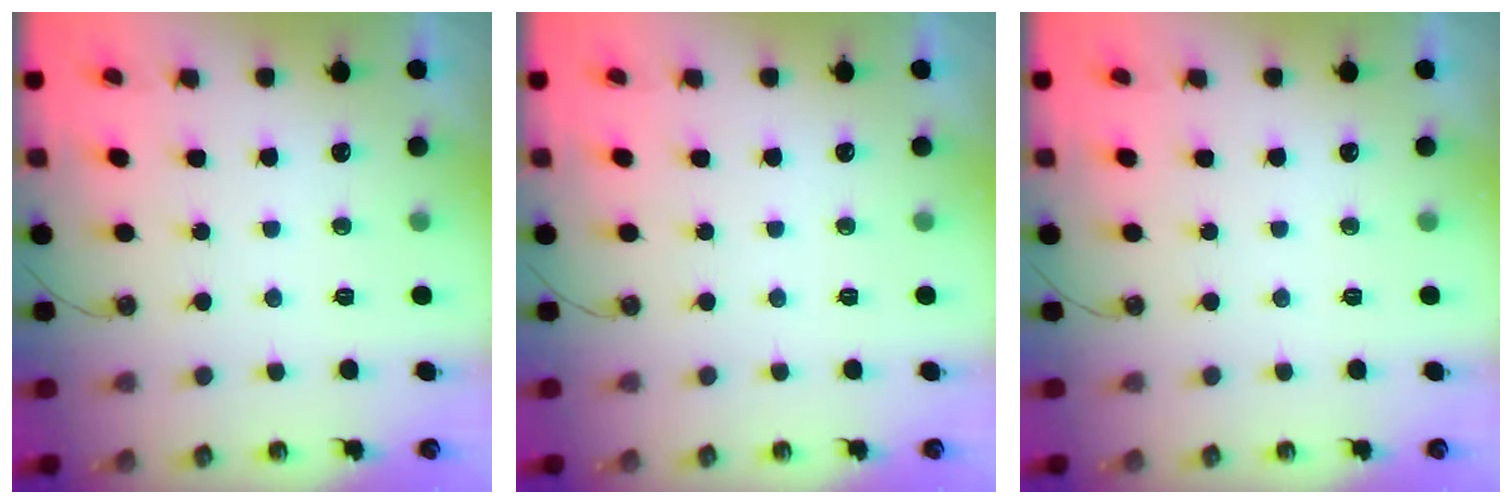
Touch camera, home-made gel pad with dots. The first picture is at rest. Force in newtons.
{"total": 0.0}
{"total": 0.0}